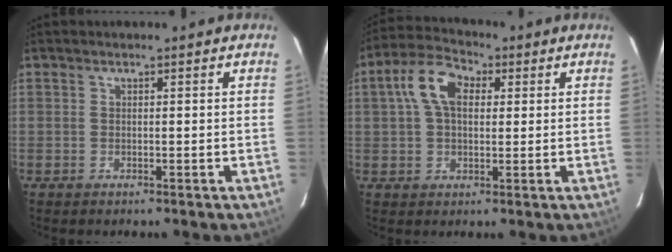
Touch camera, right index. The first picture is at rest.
{"total": 8.9, "force": [2.1, 5.5, 6.6], "torque": [-0.131, 0.031, 0.034]}